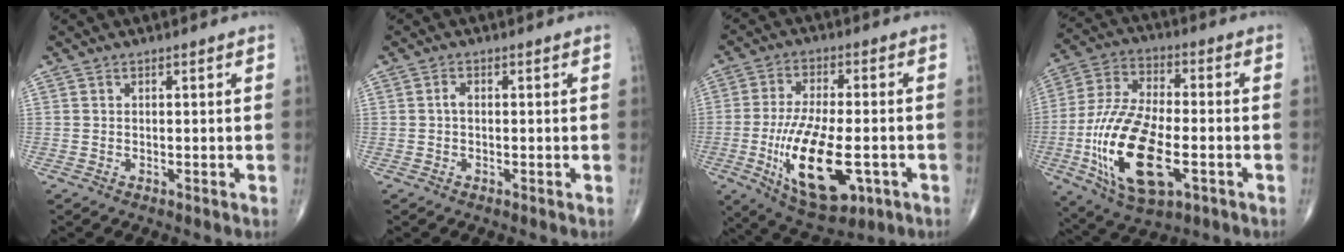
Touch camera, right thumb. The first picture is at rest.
{"total": 1.1, "force": [-0.1, 0.6, 0.9], "torque": [-0.015, 0.002, -0.006]}
{"total": 17.8, "force": [-4.8, 7.6, 15.3], "torque": [-0.275, -0.001, -0.065]}
{"total": 20.7, "force": [-5.5, 9.5, 17.5], "torque": [-0.352, 0.011, -0.090]}